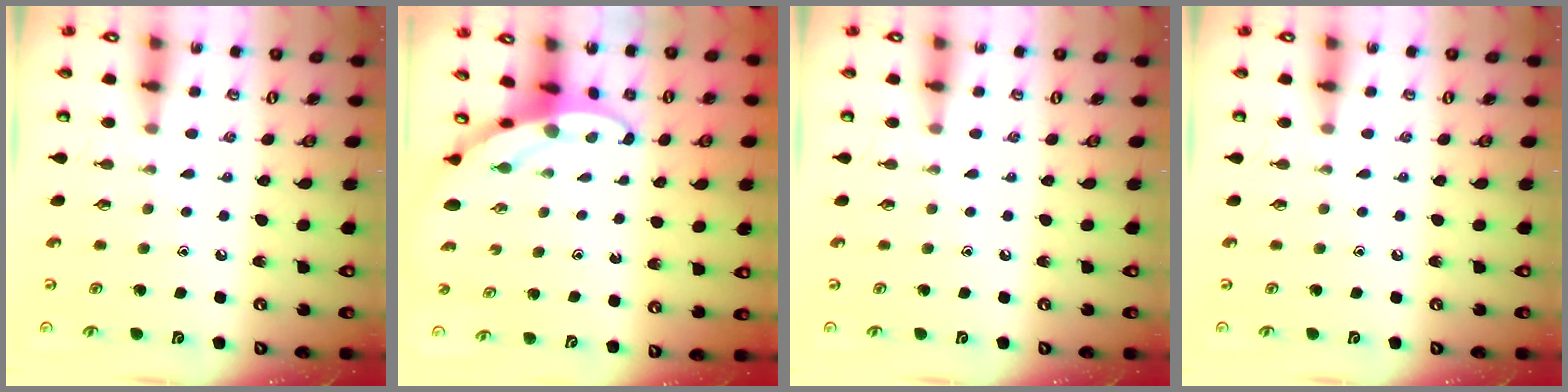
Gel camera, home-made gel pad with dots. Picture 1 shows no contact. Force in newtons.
{"total": 3.9, "press": 3.9, "slide": 0.5}
{"total": 0.0}
{"total": 0.0}